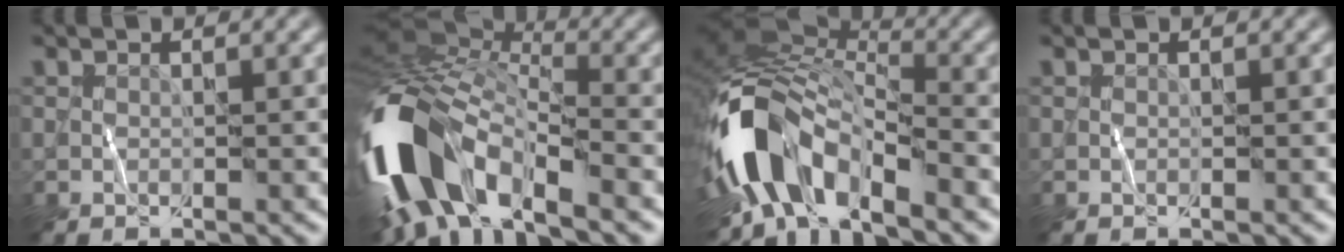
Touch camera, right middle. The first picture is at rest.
{"total": 12.4, "force": [-5.5, 5.9, 9.4], "torque": [-0.186, -0.006, -0.109]}
{"total": 10.0, "force": [-4.6, 5.4, 7.1], "torque": [-0.128, 0.005, -0.095]}
{"total": 0.0}